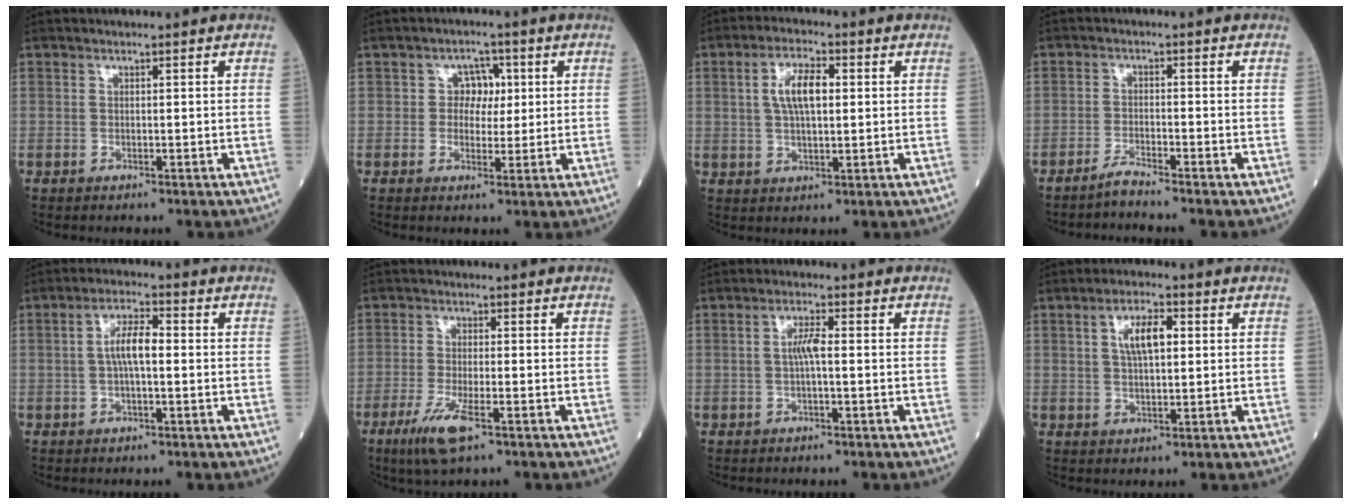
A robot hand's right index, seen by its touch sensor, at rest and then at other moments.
{"total": 3.8, "force": [0.7, 3.0, 2.2], "torque": [-0.022, 0.010, 0.007]}
{"total": 6.4, "force": [1.2, 2.3, 5.8], "torque": [-0.115, 0.013, 0.023]}
{"total": 2.3, "force": [-2.1, -0.6, 0.5], "torque": [-0.014, -0.009, -0.041]}
{"total": 5.1, "force": [0.1, 1.4, 4.9], "torque": [-0.097, 0.016, -0.003]}
{"total": 6.1, "force": [-3.3, 0.9, 5.0], "torque": [-0.108, -0.016, -0.061]}
{"total": 2.9, "force": [0.0, 0.4, 2.9], "torque": [-0.058, 0.005, -0.001]}
{"total": 5.6, "force": [1.5, 1.9, 5.1], "torque": [-0.096, 0.011, 0.027]}